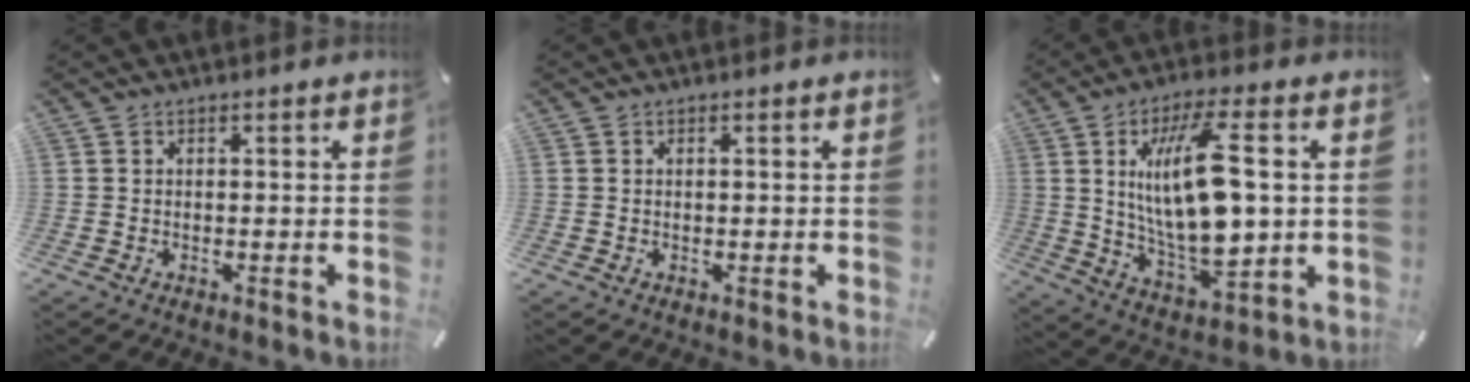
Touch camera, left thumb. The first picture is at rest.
{"total": 0.5, "force": [0.1, 0.1, 0.5], "torque": [-0.009, -0.001, 0.002]}
{"total": 18.6, "force": [3.6, 7.0, 16.8], "torque": [-0.335, -0.019, 0.050]}